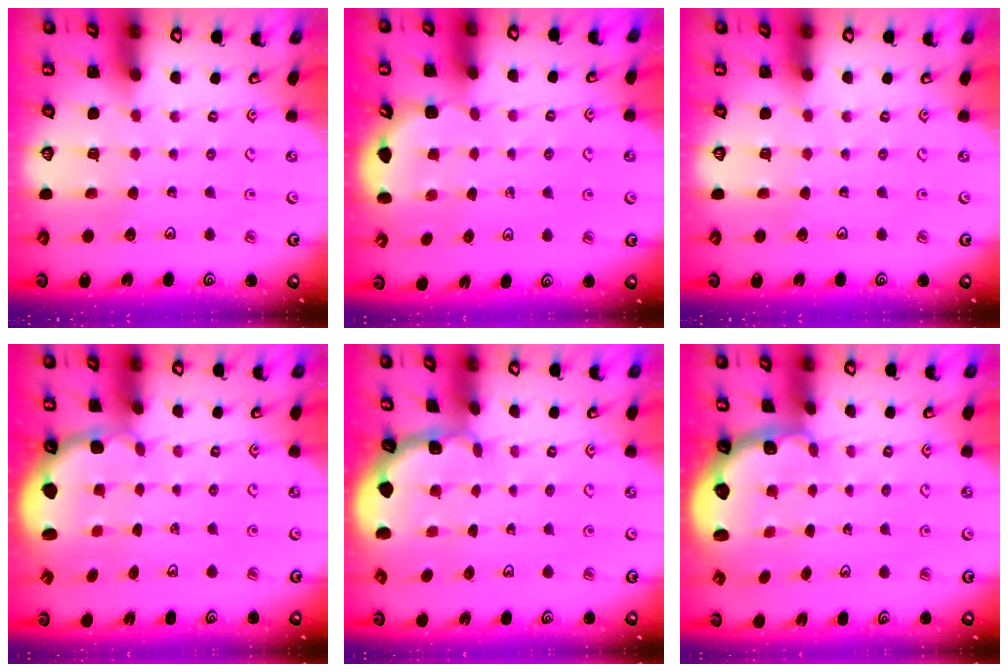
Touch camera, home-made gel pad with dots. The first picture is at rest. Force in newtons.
{"total": 2.5, "press": 2.1, "slide": 1.5}
{"total": 0.0}
{"total": 3.2, "press": 2.3, "slide": 2.2}
{"total": 1.6, "press": 1.5, "slide": 0.3}
{"total": 2.6, "press": 2.0, "slide": 1.7}